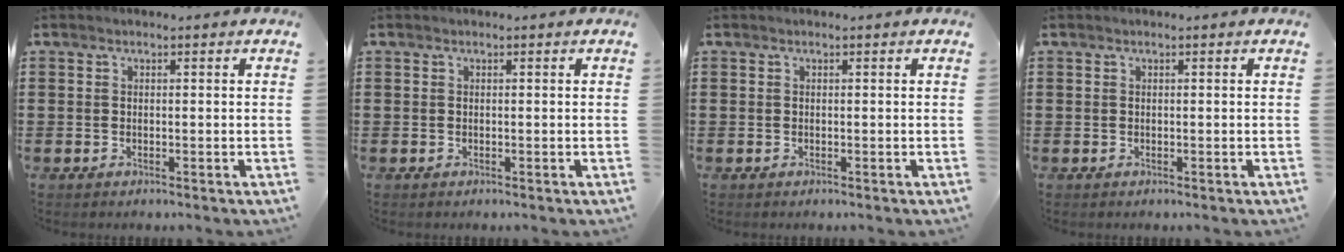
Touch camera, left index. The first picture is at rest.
{"total": 0.0}
{"total": 0.0}
{"total": 0.0}